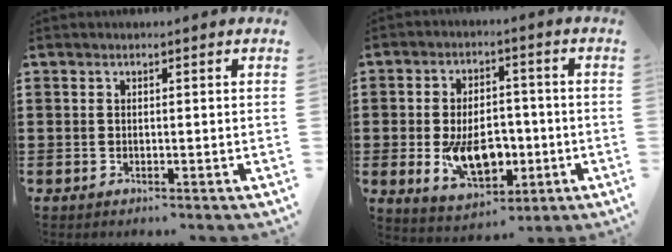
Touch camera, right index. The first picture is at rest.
{"total": 9.9, "force": [-2.4, 6.1, 7.4], "torque": [-0.119, 0.003, -0.041]}